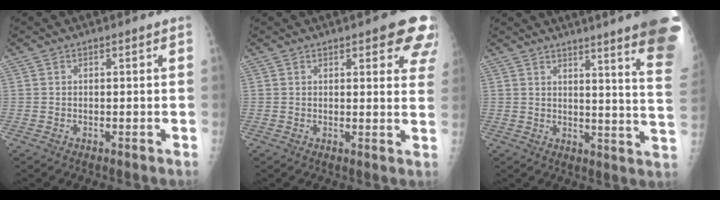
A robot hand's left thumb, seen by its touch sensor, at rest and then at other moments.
{"total": 9.4, "force": [5.8, 3.2, 6.6], "torque": [-0.039, -0.021, 0.057]}
{"total": 19.1, "force": [13.8, 0.5, 13.1], "torque": [-0.146, -0.096, 0.153]}